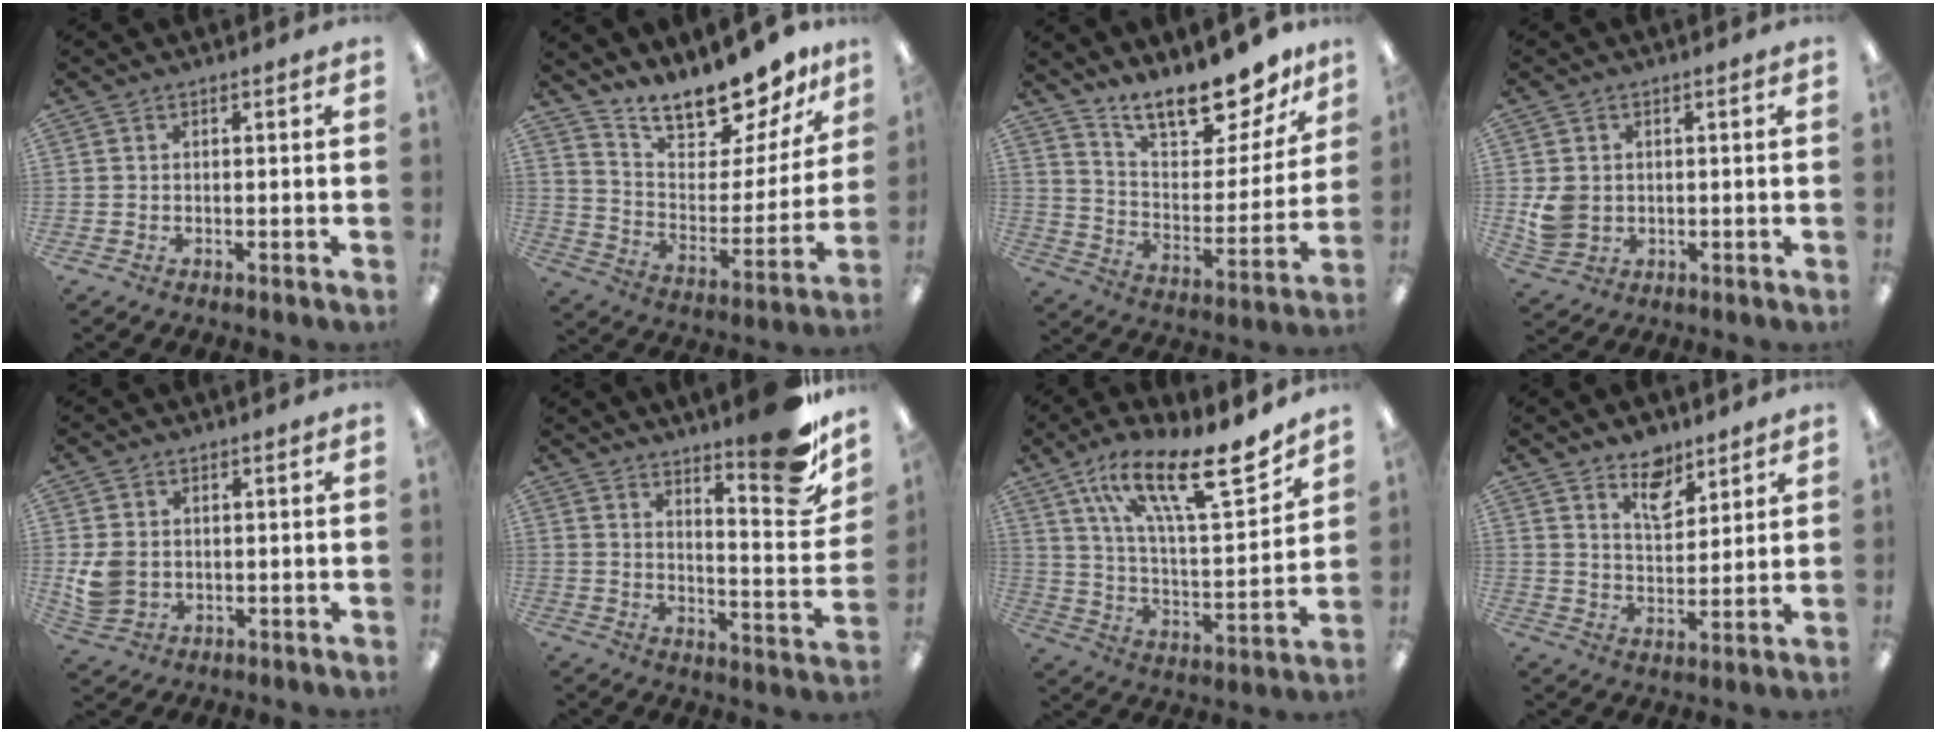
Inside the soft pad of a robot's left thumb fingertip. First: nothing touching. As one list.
[{"total": 17.5, "force": [15.8, 4.9, 5.7], "torque": [-0.096, -0.127, 0.275]}, {"total": 17.8, "force": [15.4, 5.3, 7.2], "torque": [-0.120, -0.114, 0.268]}, {"total": 4.9, "force": [0.4, 4.4, 2.2], "torque": [-0.033, 0.002, 0.010]}, {"total": 5.6, "force": [0.3, 4.8, 3.0], "torque": [-0.061, 0.004, 0.008]}, {"total": 15.4, "force": [11.6, 3.7, 9.4], "torque": [-0.115, -0.097, 0.188]}, {"total": 22.4, "force": [14.5, 6.7, 15.8], "torque": [-0.259, -0.079, 0.237]}, {"total": 8.2, "force": [6.4, 4.0, 3.3], "torque": [-0.035, -0.036, 0.111]}]